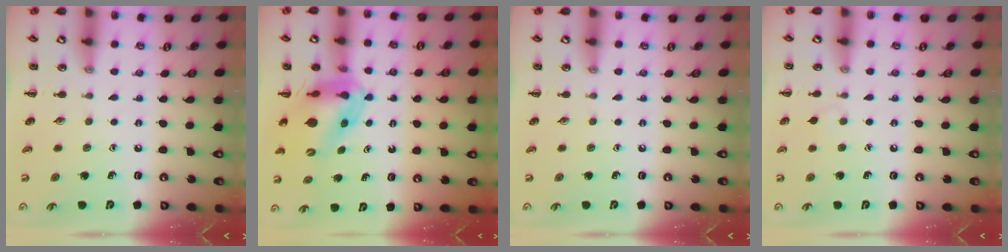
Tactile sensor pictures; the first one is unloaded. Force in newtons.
{"total": 11.8, "press": 11.2, "slide": 3.6}
{"total": 0.0}
{"total": 2.8, "press": 2.5, "slide": 1.1}